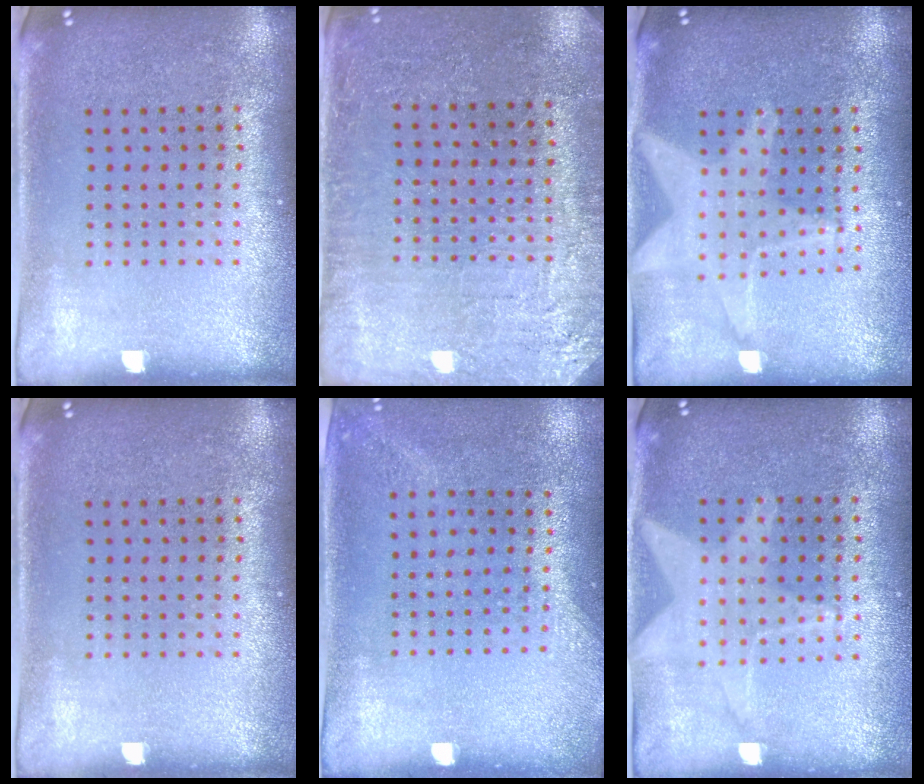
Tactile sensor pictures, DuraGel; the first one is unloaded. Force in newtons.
{"total": 2.9, "press": 2.9, "slide": 0.4}
{"total": 1.9, "press": 1.7, "slide": 0.9}
{"total": 0.0}
{"total": 1.4, "press": 1.0, "slide": 0.9}
{"total": 0.6, "press": 0.5, "slide": 0.2}